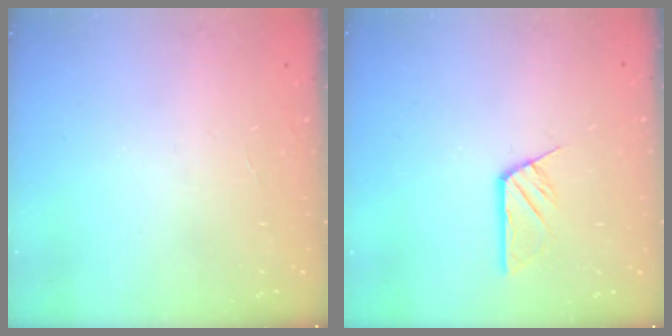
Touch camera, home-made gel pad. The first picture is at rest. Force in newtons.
{"total": 4.8, "press": 4.8, "slide": 0.3}